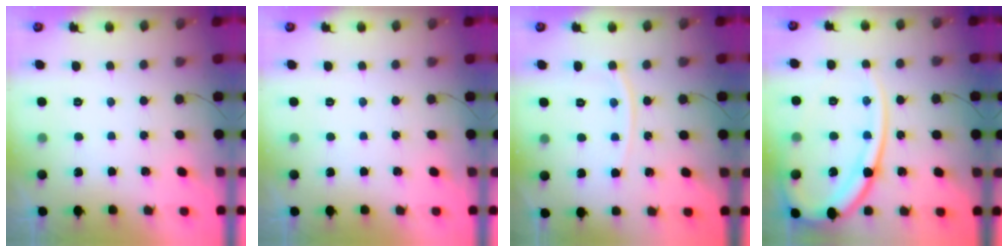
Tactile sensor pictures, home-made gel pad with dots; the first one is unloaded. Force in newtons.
{"total": 0.0}
{"total": 5.9, "press": 5.8, "slide": 0.8}
{"total": 19.5, "press": 19.4, "slide": 2.4}